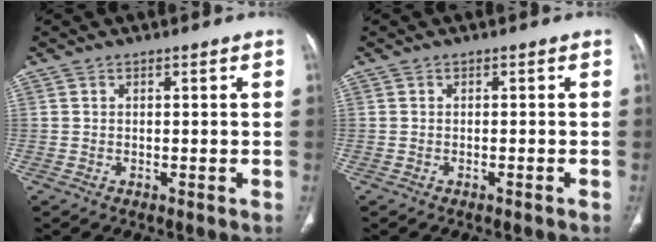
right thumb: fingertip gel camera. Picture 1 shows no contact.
{"total": 0.8, "force": [-0.6, -0.1, 0.5], "torque": [-0.016, 0.006, -0.004]}